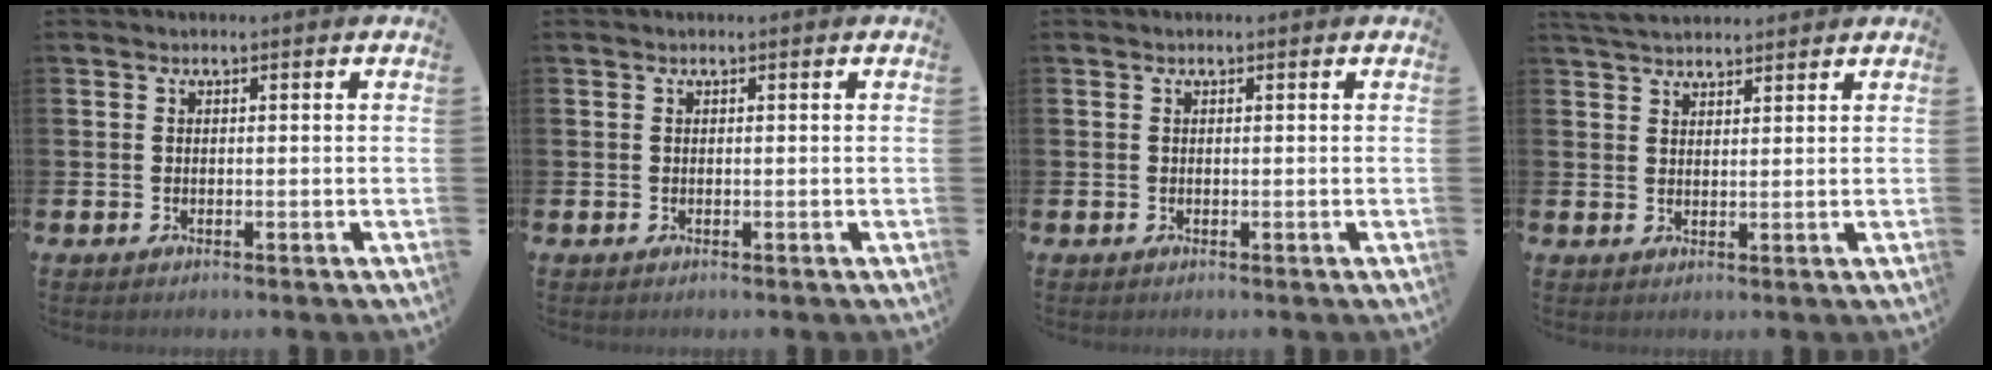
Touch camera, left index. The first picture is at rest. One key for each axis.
{"total": 0.0}
{"total": 0.0}
{"total": 3.9, "fx": 3.7, "fy": 0.8, "fz": 0.7, "tx": -0.019, "ty": -0.012, "tz": 0.070}